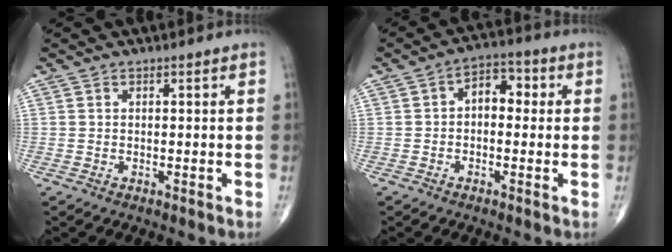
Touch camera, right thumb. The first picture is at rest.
{"total": 5.8, "force": [0.3, 3.7, 4.4], "torque": [-0.040, 0.021, -0.008]}